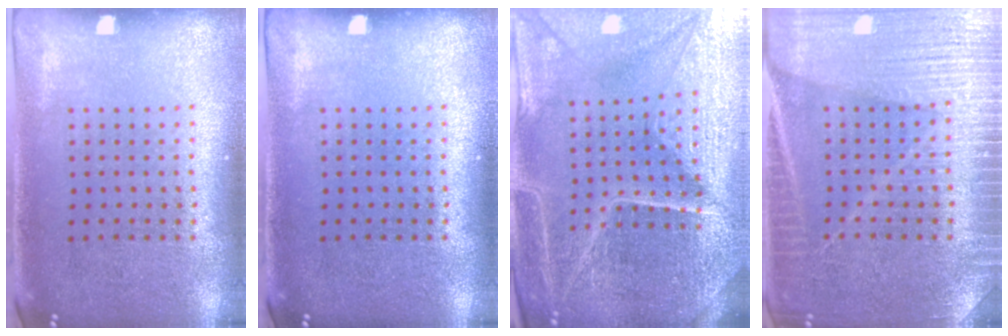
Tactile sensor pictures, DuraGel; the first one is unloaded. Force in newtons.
{"total": 0.0}
{"total": 5.6, "press": 5.1, "slide": 2.2}
{"total": 3.7, "press": 3.7, "slide": 0.6}